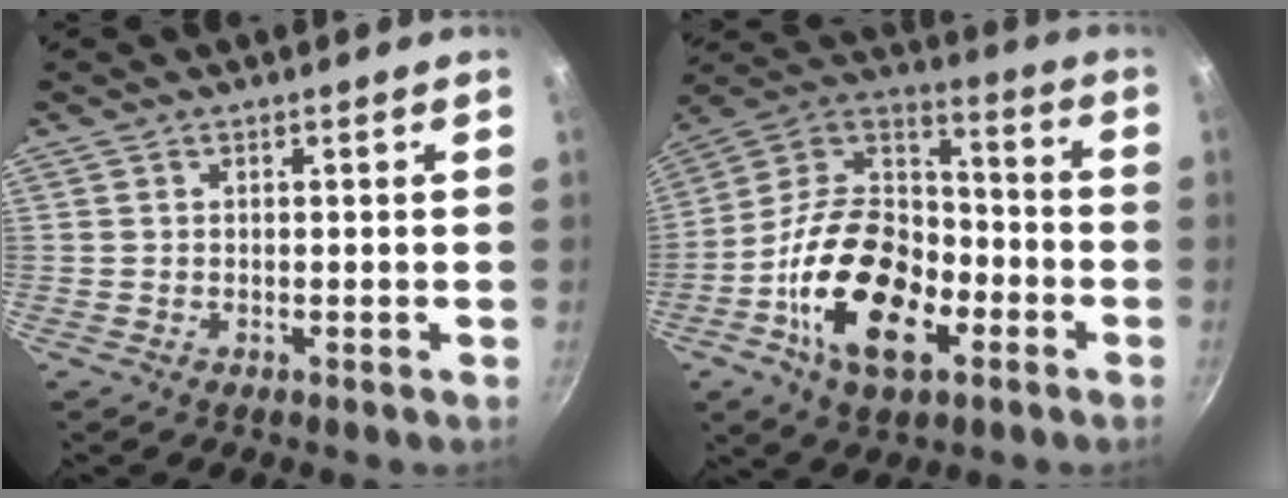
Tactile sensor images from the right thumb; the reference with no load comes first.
{"total": 23.3, "force": [-8.4, 13.9, 16.7], "torque": [-0.271, 0.055, -0.165]}